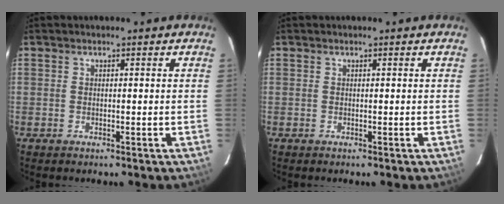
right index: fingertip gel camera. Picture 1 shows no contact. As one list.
[{"total": 0.0}]